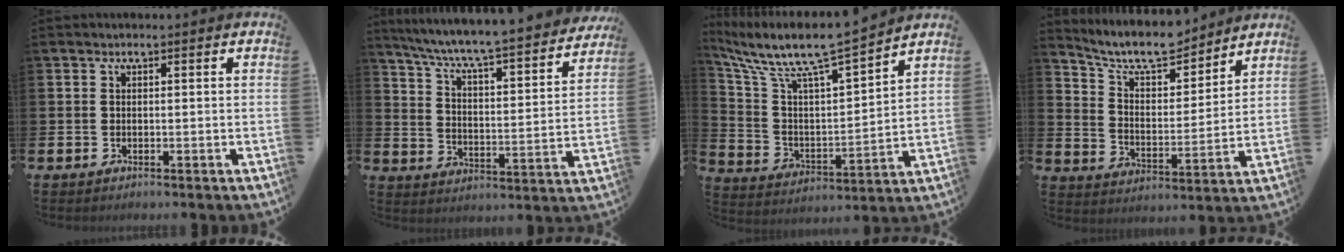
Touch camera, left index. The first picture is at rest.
{"total": 6.5, "force": [6.0, 0.4, 2.6], "torque": [-0.080, -0.055, 0.096]}
{"total": 9.0, "force": [8.0, 0.8, 4.1], "torque": [-0.119, -0.059, 0.130]}
{"total": 8.9, "force": [8.2, 2.1, 2.9], "torque": [-0.079, -0.055, 0.143]}